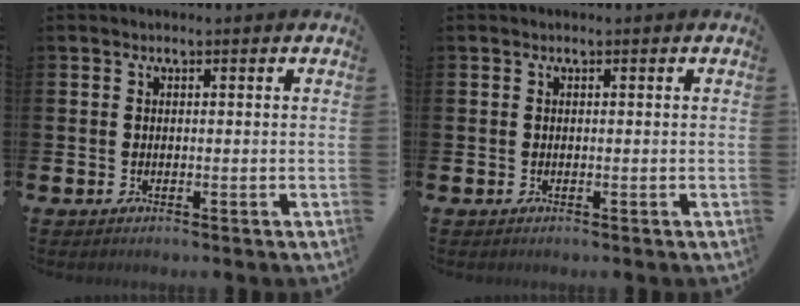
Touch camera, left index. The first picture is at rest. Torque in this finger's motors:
{"motor_torque": [-0.10, -0.03, -0.04, -0.01]}